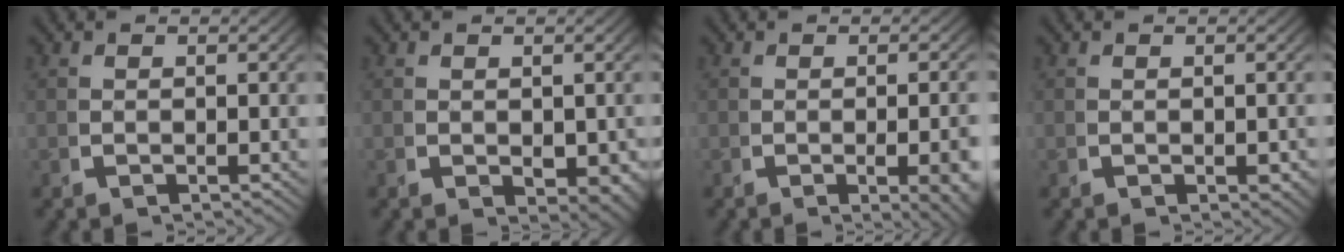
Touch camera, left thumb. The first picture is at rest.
{"total": 2.4, "force": [0.0, 1.7, 1.8], "torque": [-0.024, -0.018, 0.012]}
{"total": 4.1, "force": [-0.9, 1.2, 3.8], "torque": [-0.050, -0.010, -0.009]}
{"total": 0.8, "force": [-0.1, 0.5, 0.6], "torque": [-0.007, -0.004, 0.000]}